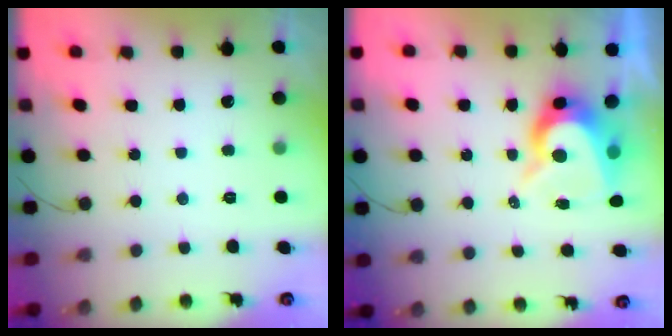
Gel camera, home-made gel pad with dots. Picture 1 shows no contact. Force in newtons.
{"total": 8.7, "press": 8.6, "slide": 0.9}